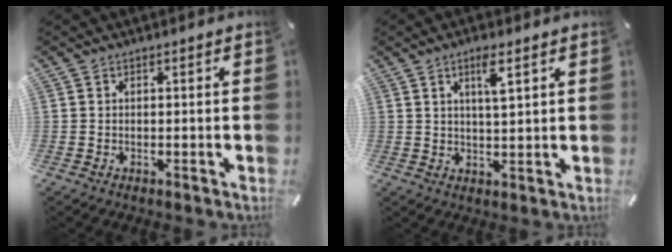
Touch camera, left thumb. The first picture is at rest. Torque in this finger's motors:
{"motor_torque": [0.28, -0.36, 0.07, 0.22, -0.03]}